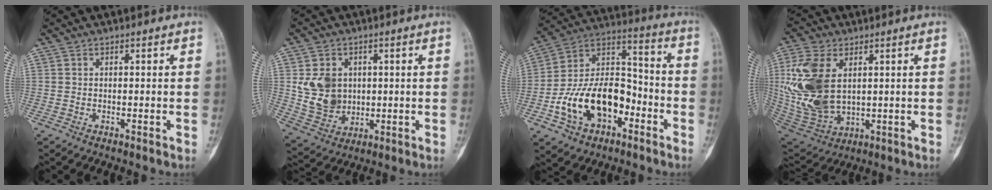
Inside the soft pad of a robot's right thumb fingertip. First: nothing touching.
{"total": 9.9, "force": [1.6, 8.1, 5.5], "torque": [-0.075, -0.011, 0.047]}
{"total": 19.3, "force": [-7.0, 12.2, 13.2], "torque": [-0.204, 0.068, -0.122]}
{"total": 17.6, "force": [3.1, 10.8, 13.5], "torque": [-0.288, -0.018, 0.075]}